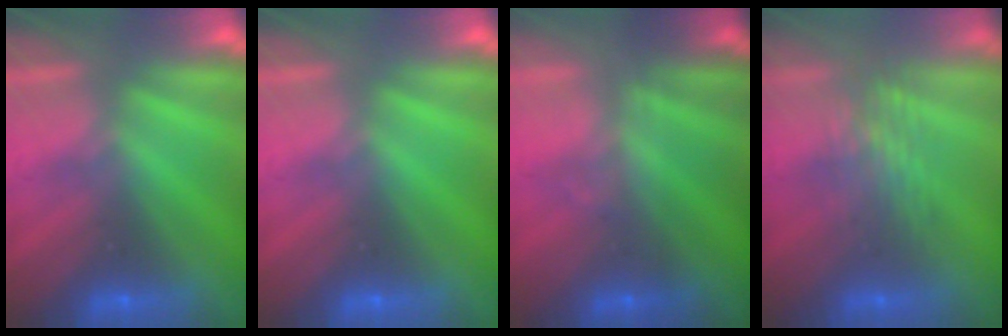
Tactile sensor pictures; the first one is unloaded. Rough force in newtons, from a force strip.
{"total": 0.0}
{"total": 1.8}
{"total": 2.7}